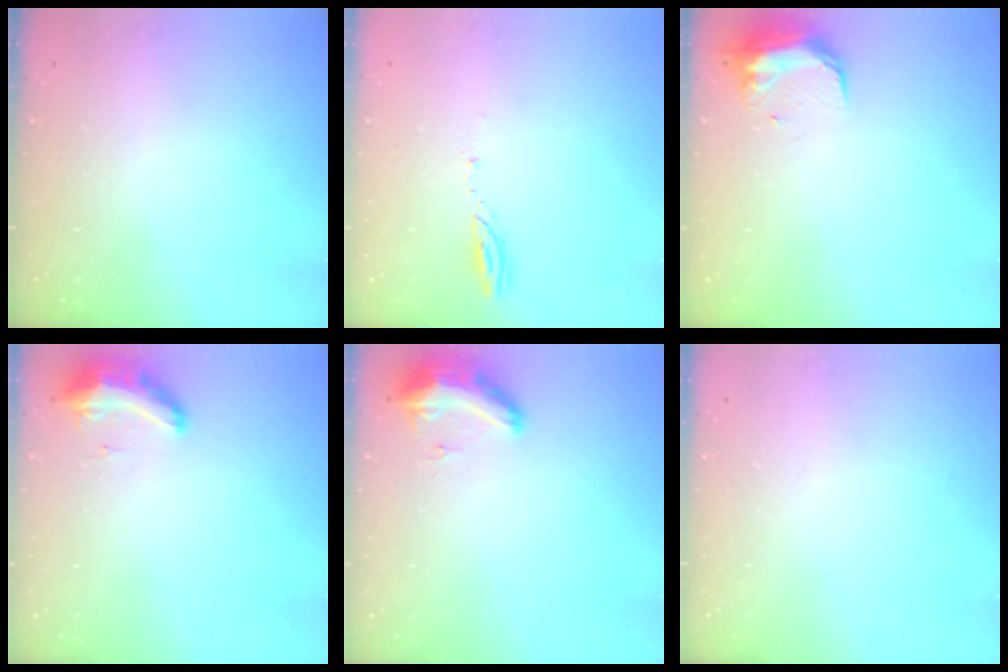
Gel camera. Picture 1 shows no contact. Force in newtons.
{"total": 3.2, "press": 3.2, "slide": 0.4}
{"total": 9.2, "press": 9.2, "slide": 0.6}
{"total": 8.5, "press": 8.3, "slide": 1.6}
{"total": 14.6, "press": 10.5, "slide": 10.2}
{"total": 0.0}